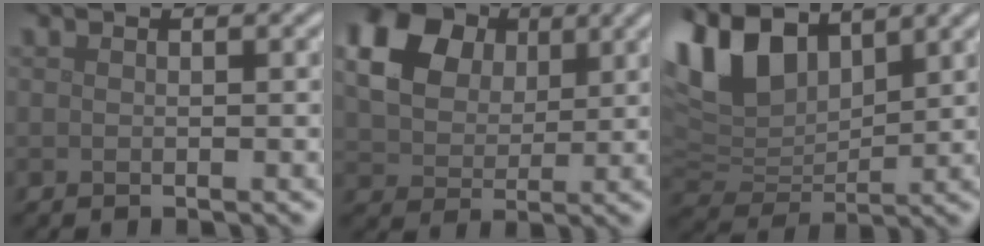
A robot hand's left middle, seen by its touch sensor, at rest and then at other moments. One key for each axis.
{"total": 17.3, "fx": 7.4, "fy": 13.1, "fz": 8.5, "tx": -0.197, "ty": 0.028, "tz": 0.120}
{"total": 8.8, "fx": 4.9, "fy": 4.9, "fz": 5.4, "tx": -0.137, "ty": 0.013, "tz": 0.090}